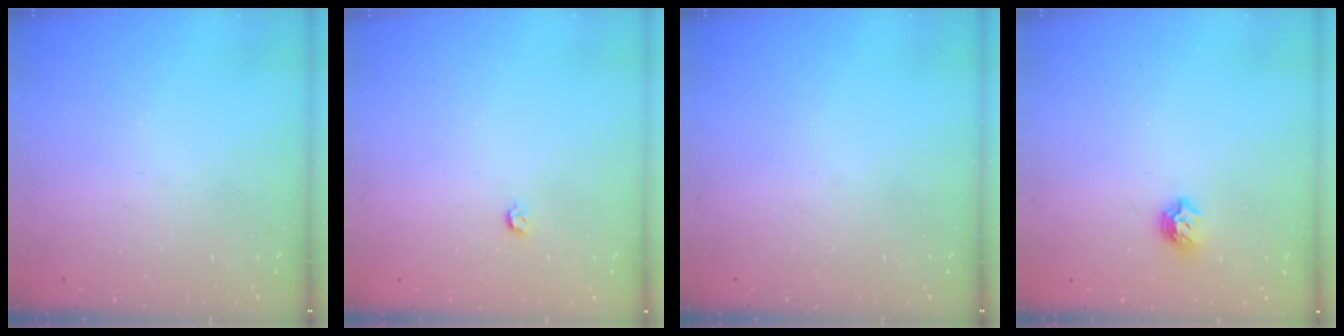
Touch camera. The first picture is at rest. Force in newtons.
{"total": 3.2, "press": 3.2, "slide": 0.6}
{"total": 0.0}
{"total": 6.5, "press": 6.5, "slide": 0.9}